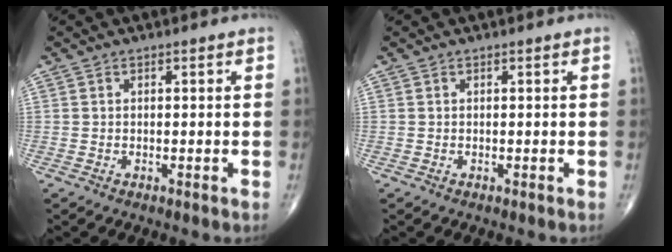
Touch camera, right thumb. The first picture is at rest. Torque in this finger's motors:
{"motor_torque": [-0.13, 0.13, -0.12, -0.03, 0.00]}